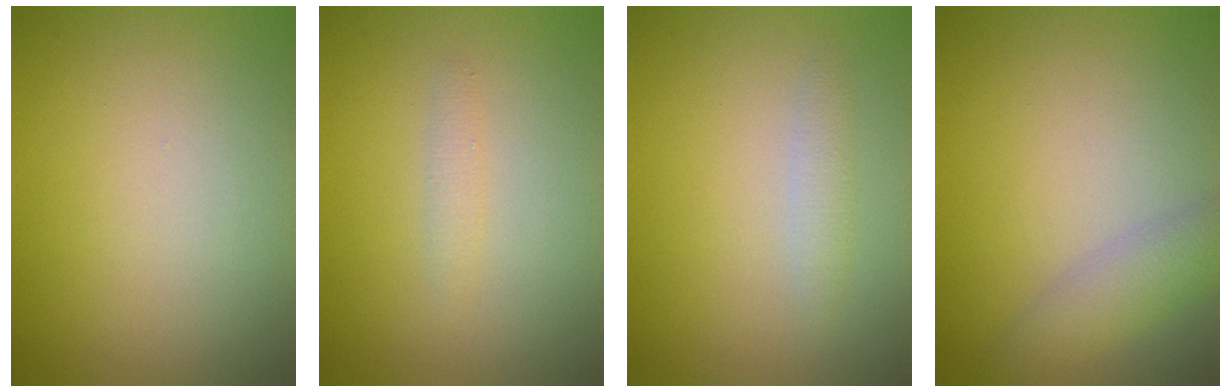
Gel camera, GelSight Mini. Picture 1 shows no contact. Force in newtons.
{"total": 0.9, "press": 0.9, "slide": 0.0}
{"total": 1.2, "press": 1.2, "slide": 0.0}
{"total": 2.5, "press": 2.5, "slide": 0.1}